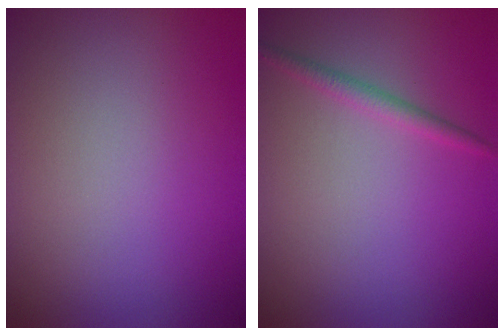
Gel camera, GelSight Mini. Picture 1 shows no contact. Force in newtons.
{"total": 1.4, "press": 1.4, "slide": 0.1}